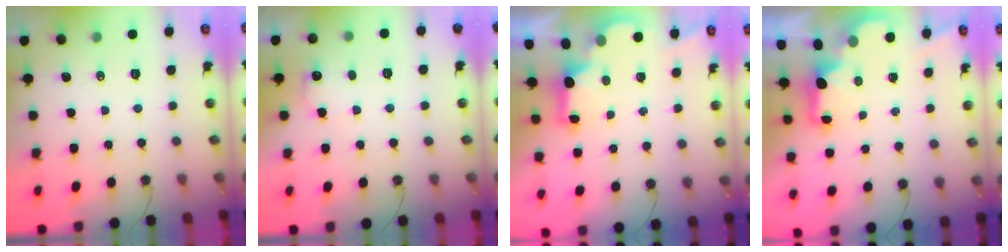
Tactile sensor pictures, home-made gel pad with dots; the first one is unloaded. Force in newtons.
{"total": 6.6, "press": 6.6, "slide": 0.5}
{"total": 2.3, "press": 2.2, "slide": 0.7}
{"total": 2.1, "press": 2.0, "slide": 0.8}